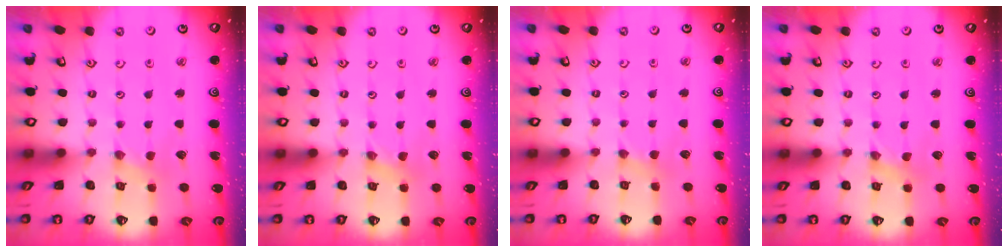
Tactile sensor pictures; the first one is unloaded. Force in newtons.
{"total": 1.1, "press": 1.1, "slide": 0.2}
{"total": 2.3, "press": 2.3, "slide": 0.4}
{"total": 0.0}